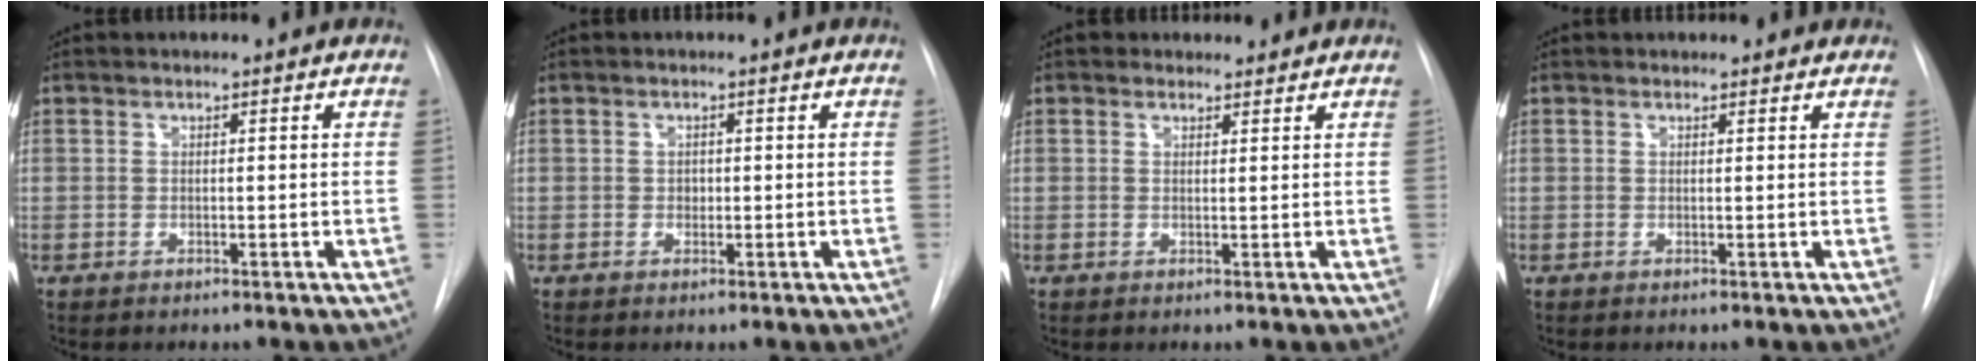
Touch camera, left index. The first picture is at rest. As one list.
[{"total": 0.9, "force": [-0.1, 0.7, 0.4], "torque": [-0.005, 0.004, 0.001]}, {"total": 1.6, "force": [1.3, 0.8, -0.1], "torque": [0.002, 0.005, 0.014]}, {"total": 1.7, "force": [1.5, 0.8, 0.1], "torque": [-0.002, 0.005, 0.010]}]